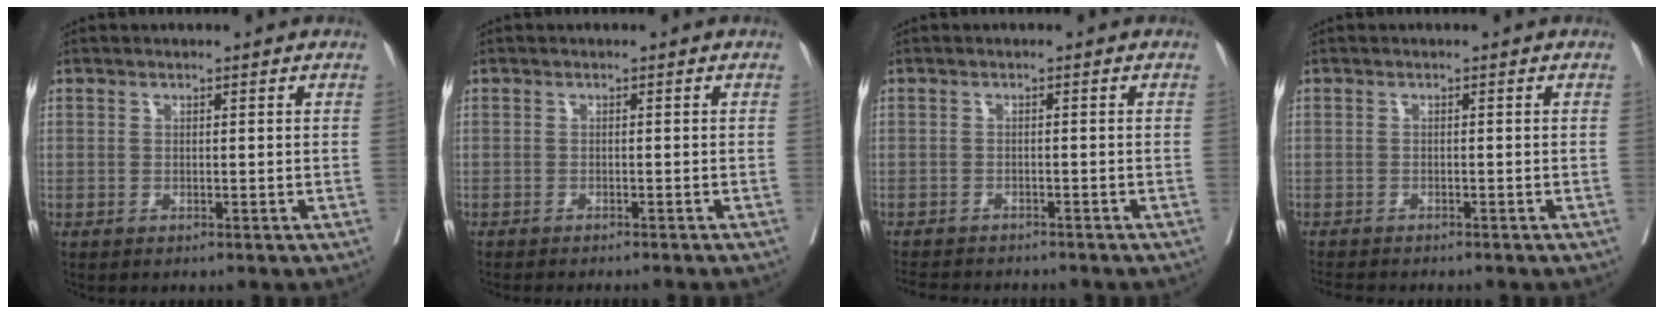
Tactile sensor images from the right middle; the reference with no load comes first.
{"total": 6.3, "force": [-5.7, 0.3, 2.6], "torque": [-0.021, -0.015, -0.076]}
{"total": 8.6, "force": [-7.8, 2.1, 3.0], "torque": [-0.051, -0.008, -0.108]}
{"total": 4.3, "force": [-3.9, 0.8, 1.6], "torque": [-0.027, -0.011, -0.061]}